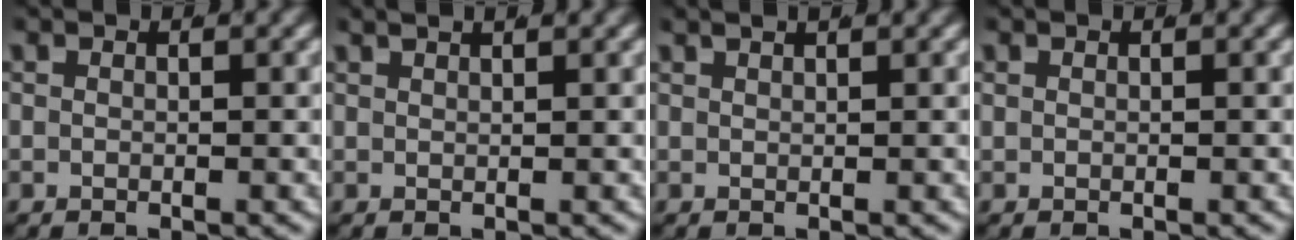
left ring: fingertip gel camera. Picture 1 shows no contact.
{"total": 2.0, "force": [1.8, -0.2, 0.8], "torque": [-0.005, 0.005, 0.030]}
{"total": 1.8, "force": [1.6, -0.1, 0.8], "torque": [-0.005, 0.007, 0.027]}
{"total": 0.0}